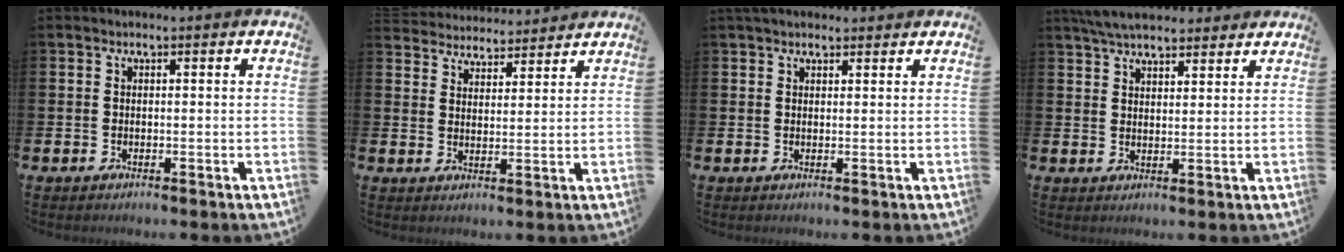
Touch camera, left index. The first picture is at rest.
{"total": 4.9, "force": [4.8, 0.9, -0.4], "torque": [-0.018, -0.025, 0.088]}
{"total": 2.0, "force": [1.7, 0.8, 0.5], "torque": [-0.004, 0.002, 0.029]}
{"total": 5.3, "force": [5.0, 1.3, 1.4], "torque": [-0.035, -0.015, 0.092]}